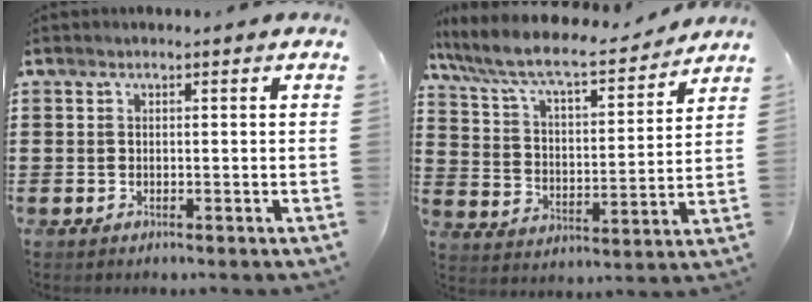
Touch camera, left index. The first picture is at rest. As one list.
[{"total": 8.6, "force": [7.4, 1.3, 4.2], "torque": [-0.113, -0.042, 0.121]}]